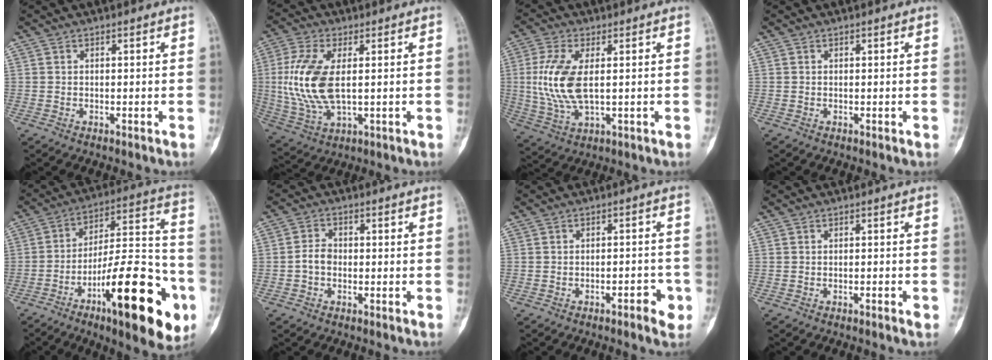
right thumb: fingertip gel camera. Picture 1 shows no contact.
{"total": 13.4, "force": [1.1, 6.6, 11.6], "torque": [-0.263, -0.005, 0.029]}
{"total": 11.1, "force": [1.0, 5.1, 9.8], "torque": [-0.225, -0.006, 0.027]}
{"total": 0.0}
{"total": 26.9, "force": [-11.3, 7.8, 23.1], "torque": [-0.313, 0.060, -0.167]}
{"total": 3.0, "force": [-0.8, 2.2, 1.9], "torque": [-0.028, 0.011, -0.022]}
{"total": 4.5, "force": [-2.3, 1.6, 3.5], "torque": [-0.039, 0.022, -0.026]}
{"total": 1.4, "force": [-0.7, 0.3, 1.2], "torque": [-0.022, 0.004, -0.010]}